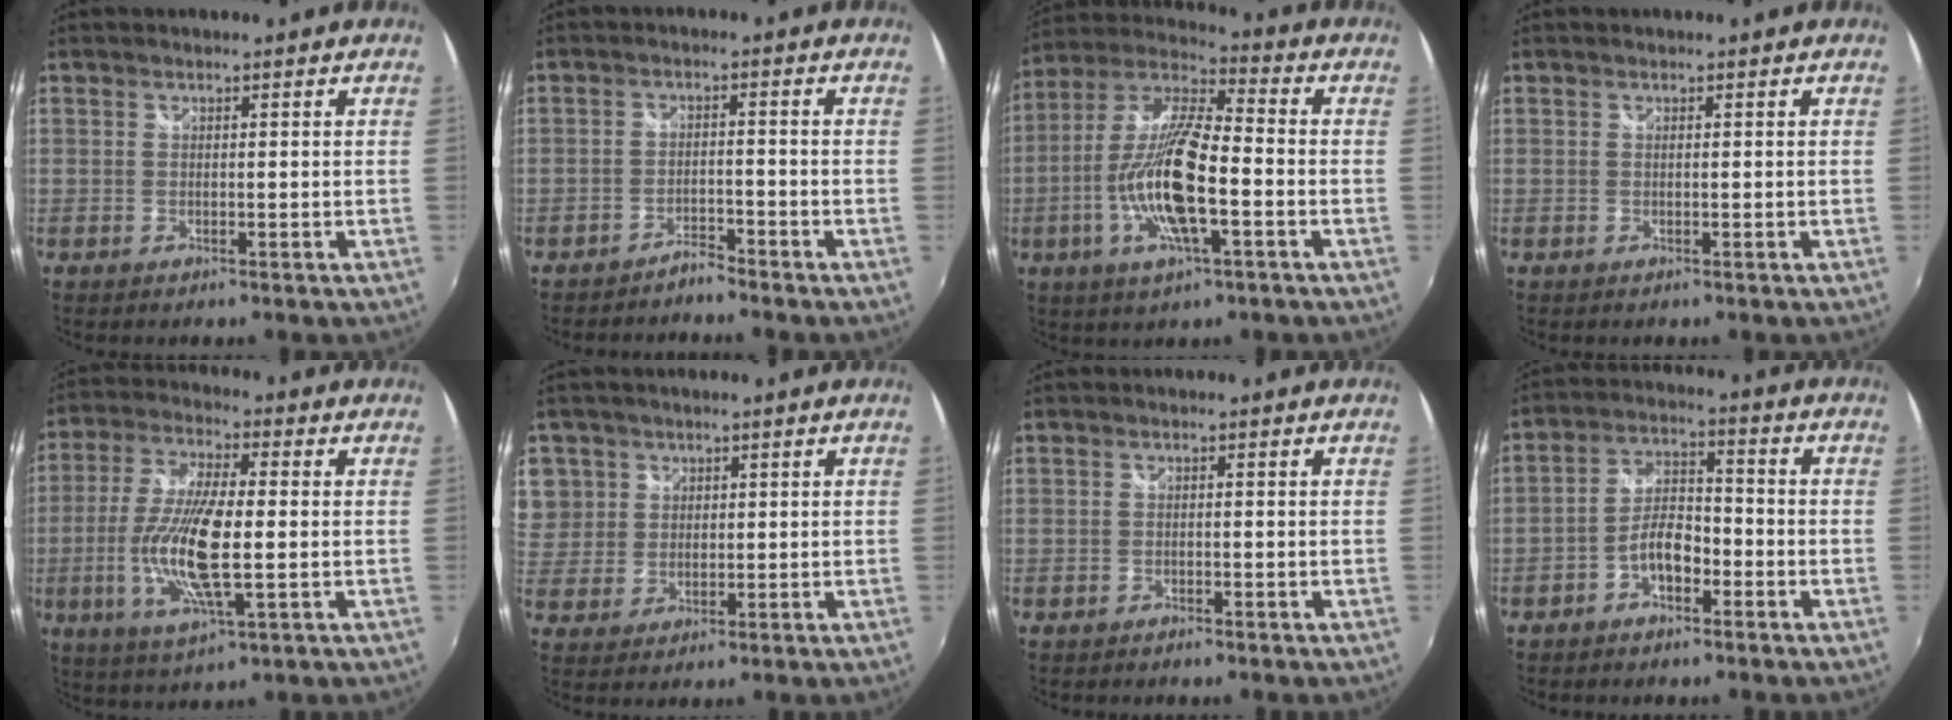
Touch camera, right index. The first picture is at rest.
{"total": 2.6, "force": [-2.6, 0.3, 0.3], "torque": [-0.017, 0.000, -0.047]}
{"total": 16.4, "force": [-4.5, 4.0, 15.2], "torque": [-0.305, -0.006, -0.089]}
{"total": 0.0}
{"total": 14.3, "force": [-2.0, 3.6, 13.7], "torque": [-0.279, -0.007, -0.039]}
{"total": 9.6, "force": [3.1, 8.8, 2.3], "torque": [-0.063, 0.022, 0.067]}
{"total": 0.8, "force": [-0.7, 0.2, 0.1], "torque": [-0.007, -0.002, -0.013]}
{"total": 6.3, "force": [-3.3, 3.1, 4.4], "torque": [-0.088, 0.017, -0.057]}